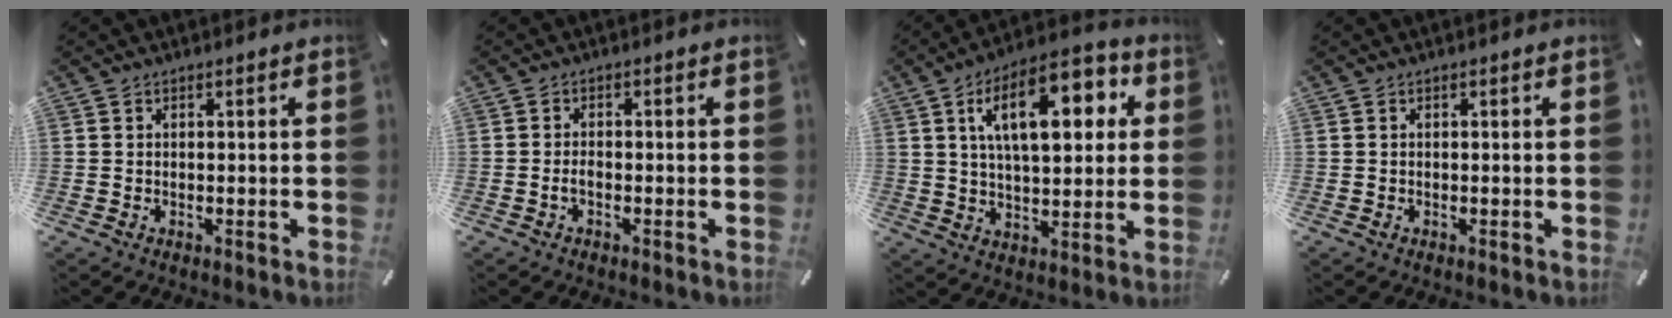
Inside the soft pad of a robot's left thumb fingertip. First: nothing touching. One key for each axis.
{"total": 1.5, "fx": -0.8, "fy": 0.5, "fz": 1.2, "tx": -0.021, "ty": 0.004, "tz": -0.016}
{"total": 17.0, "fx": 6.2, "fy": 8.3, "fz": 13.4, "tx": -0.207, "ty": -0.002, "tz": 0.100}
{"total": 0.0}